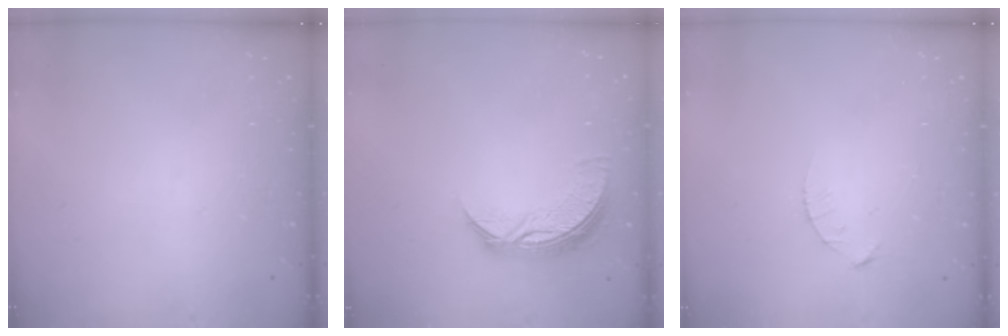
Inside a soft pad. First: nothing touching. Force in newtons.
{"total": 8.3, "press": 8.2, "slide": 0.3}
{"total": 2.1, "press": 2.1, "slide": 0.3}